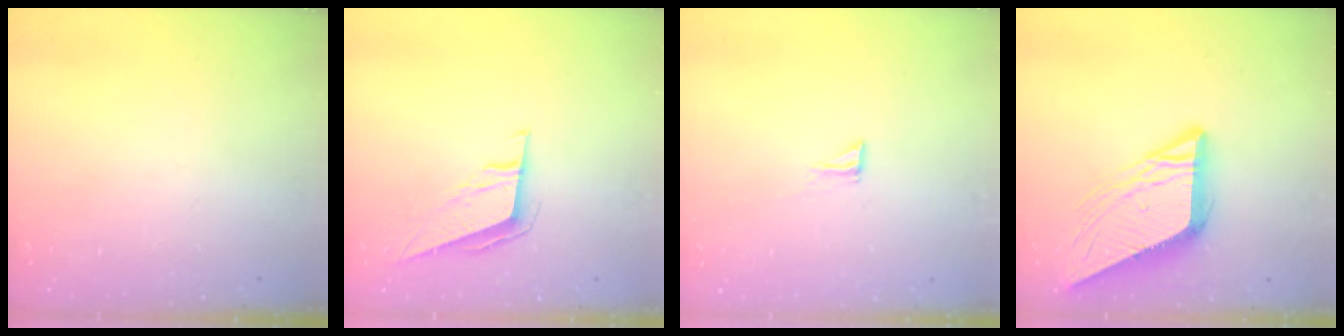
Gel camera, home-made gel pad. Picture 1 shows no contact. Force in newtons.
{"total": 7.4, "press": 7.1, "slide": 2.2}
{"total": 4.6, "press": 4.5, "slide": 0.5}
{"total": 10.6, "press": 10.5, "slide": 1.1}